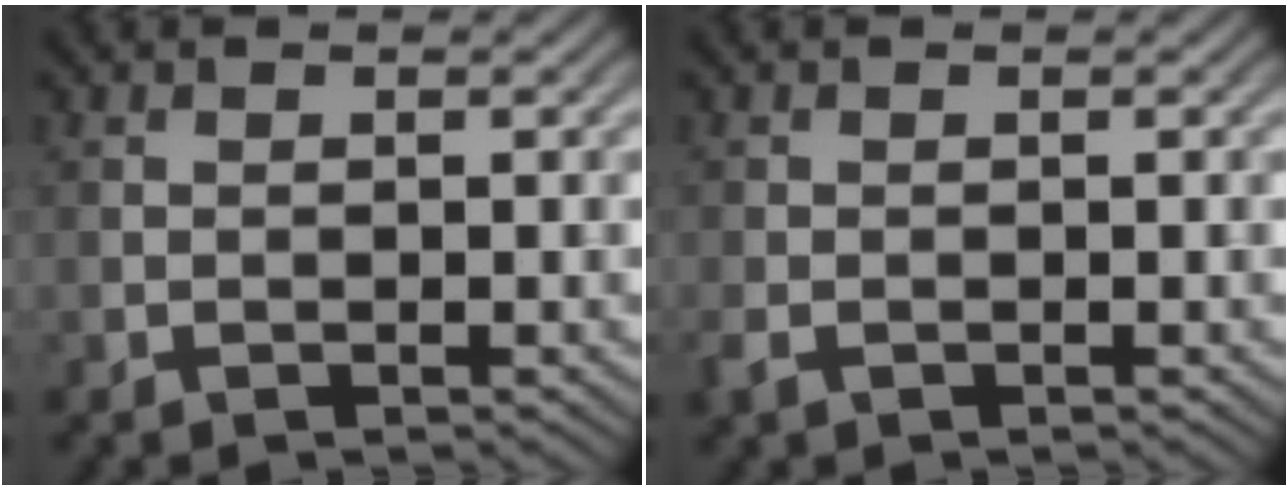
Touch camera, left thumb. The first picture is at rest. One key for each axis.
{"total": 1.5, "fx": -0.8, "fy": 0.9, "fz": 0.9, "tx": -0.025, "ty": -0.005, "tz": -0.017}